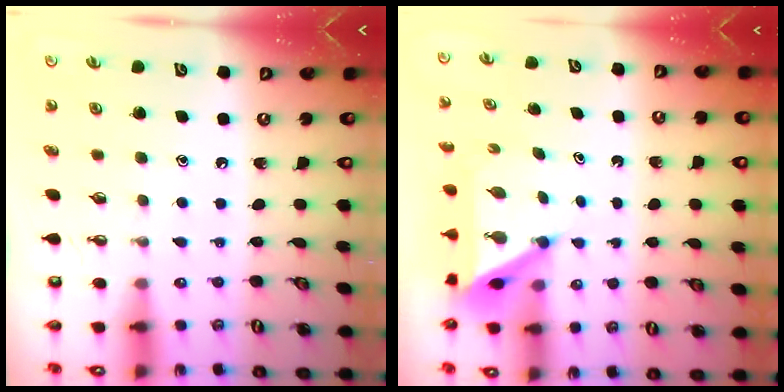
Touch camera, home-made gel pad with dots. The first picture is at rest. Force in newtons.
{"total": 6.4, "press": 6.4, "slide": 0.3}